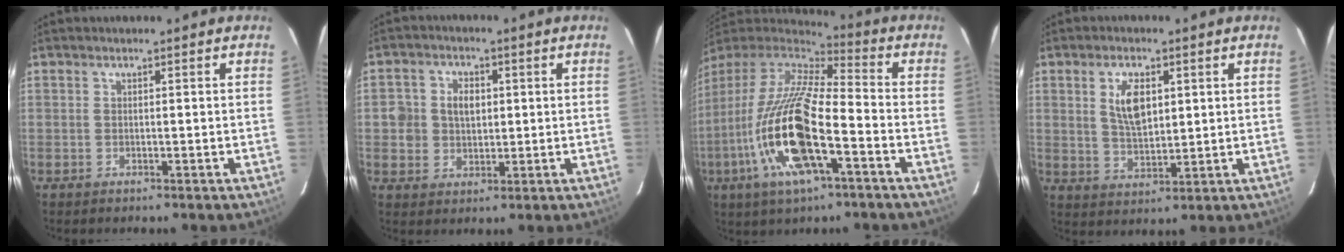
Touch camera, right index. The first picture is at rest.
{"total": 5.8, "force": [0.4, 5.3, 2.5], "torque": [-0.049, 0.017, 0.007]}
{"total": 22.5, "force": [-8.4, 6.9, 19.7], "torque": [-0.387, -0.040, -0.167]}
{"total": 6.9, "force": [2.2, 3.4, 5.6], "torque": [-0.101, 0.003, 0.046]}